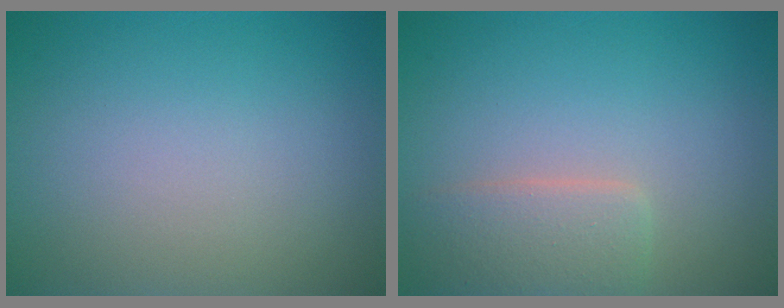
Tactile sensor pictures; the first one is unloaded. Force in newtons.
{"total": 2.8, "press": 2.8, "slide": 0.2}